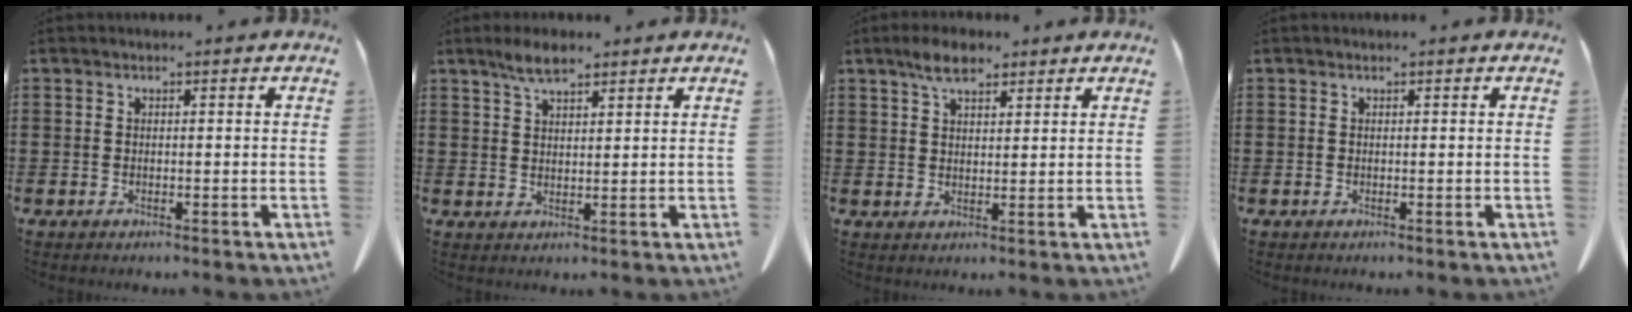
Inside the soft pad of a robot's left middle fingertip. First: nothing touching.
{"total": 4.3, "force": [3.0, 1.2, 2.8], "torque": [-0.061, 0.004, 0.055]}
{"total": 4.9, "force": [3.5, 1.8, 3.0], "torque": [-0.066, 0.005, 0.064]}
{"total": 0.0}